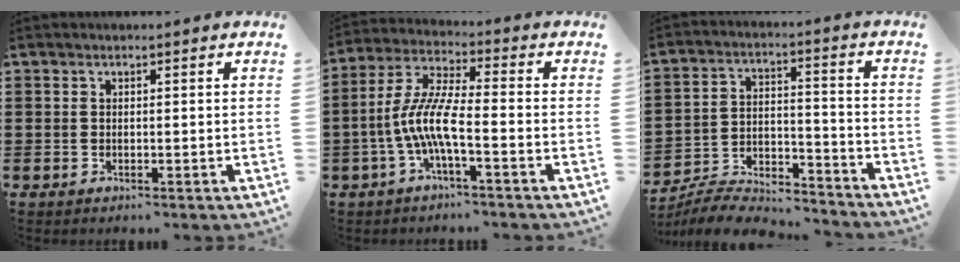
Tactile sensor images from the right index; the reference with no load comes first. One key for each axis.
{"total": 8.2, "fx": -3.0, "fy": 1.4, "fz": 7.5, "tx": -0.176, "ty": -0.016, "tz": -0.064}
{"total": 6.7, "fx": -6.5, "fy": 1.2, "fz": 1.3, "tx": -0.028, "ty": 0.007, "tz": -0.130}